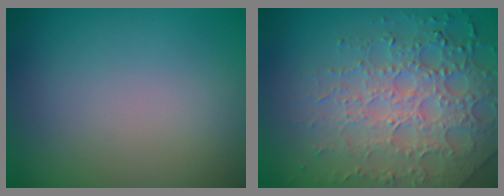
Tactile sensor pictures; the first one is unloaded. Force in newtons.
{"total": 8.0, "press": 5.5, "slide": 5.7}